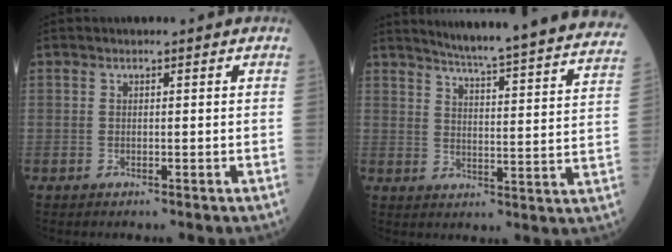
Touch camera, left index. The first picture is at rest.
{"total": 28.1, "force": [25.8, 0.1, 11.0], "torque": [-0.163, -0.086, 0.308]}